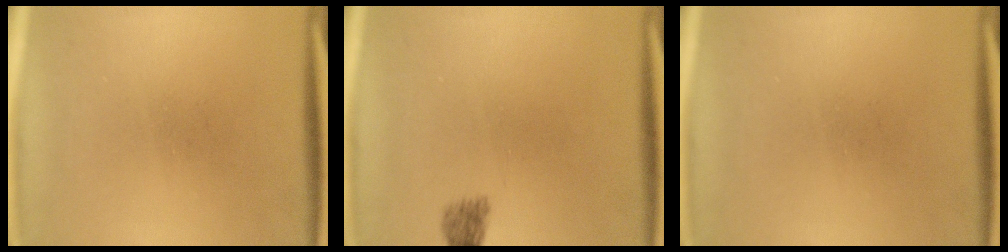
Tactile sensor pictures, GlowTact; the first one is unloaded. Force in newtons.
{"total": 2.1}
{"total": 0.0}